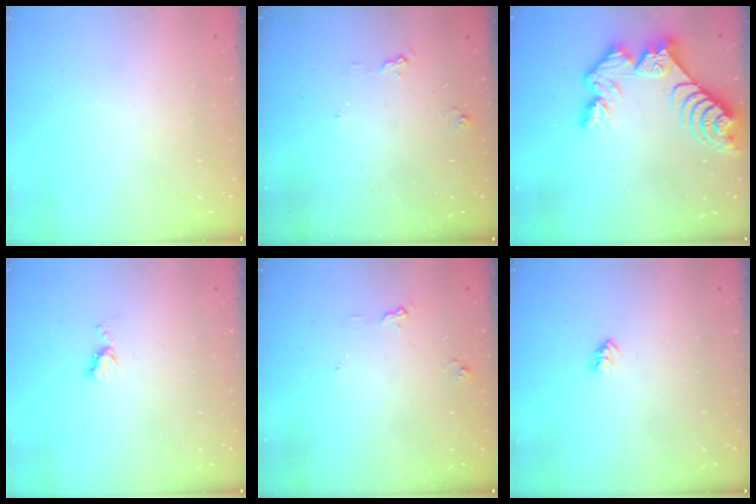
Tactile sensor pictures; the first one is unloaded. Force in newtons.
{"total": 5.4, "press": 5.4, "slide": 0.6}
{"total": 11.8, "press": 11.8, "slide": 1.1}
{"total": 4.4, "press": 4.3, "slide": 0.5}
{"total": 5.4, "press": 5.4, "slide": 0.6}
{"total": 2.7, "press": 2.7, "slide": 0.4}